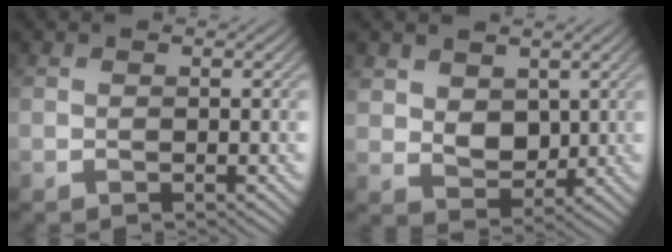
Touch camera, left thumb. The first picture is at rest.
{"total": 4.5, "force": [1.8, 3.3, 2.5], "torque": [-0.064, -0.008, 0.030]}